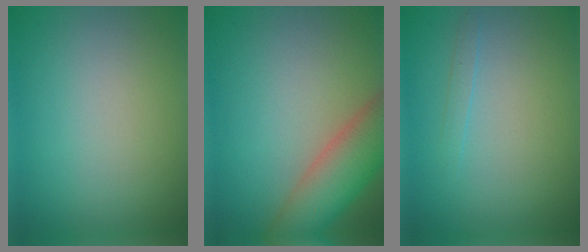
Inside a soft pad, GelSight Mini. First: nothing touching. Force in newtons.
{"total": 6.9, "press": 6.9, "slide": 0.3}
{"total": 0.7, "press": 0.7, "slide": 0.1}